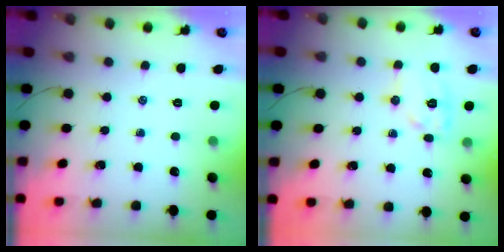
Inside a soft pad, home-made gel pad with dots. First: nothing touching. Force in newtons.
{"total": 9.8, "press": 9.8, "slide": 0.4}